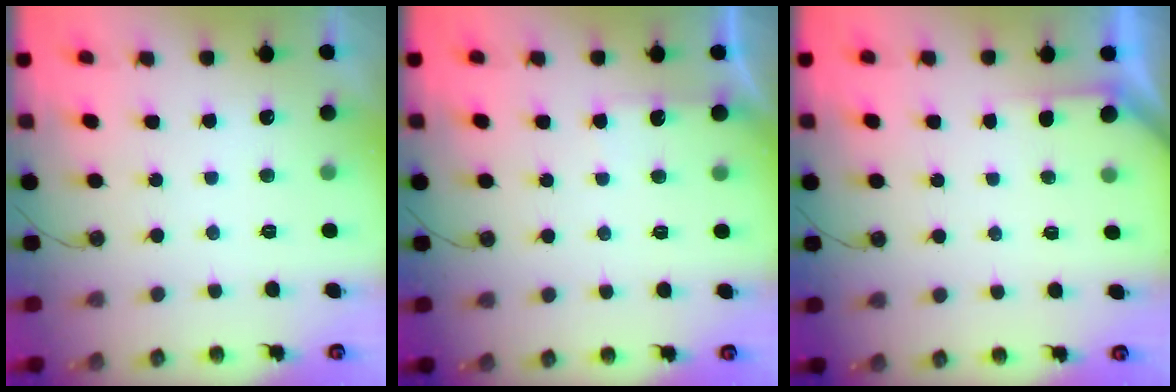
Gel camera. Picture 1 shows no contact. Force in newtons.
{"total": 3.5, "press": 3.5, "slide": 0.5}
{"total": 1.7, "press": 1.6, "slide": 0.2}